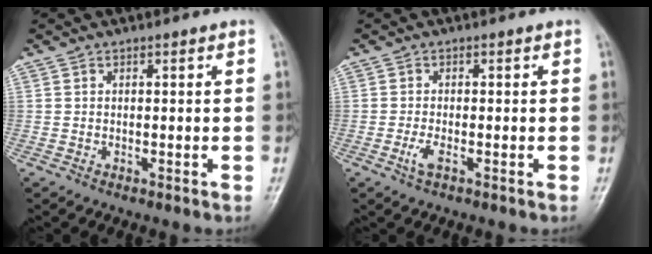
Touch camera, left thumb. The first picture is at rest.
{"total": 2.1, "force": [-0.8, 0.7, 1.8], "torque": [-0.046, -0.002, -0.018]}